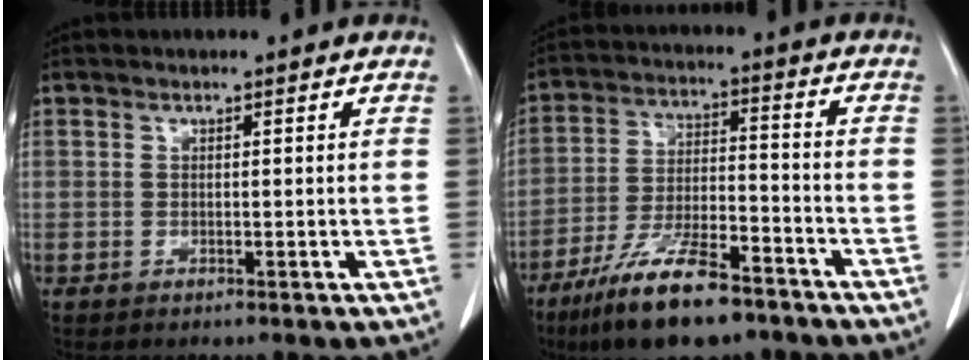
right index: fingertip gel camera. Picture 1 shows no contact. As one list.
[{"total": 15.3, "force": [-10.6, 4.1, 10.3], "torque": [-0.205, -0.019, -0.189]}]